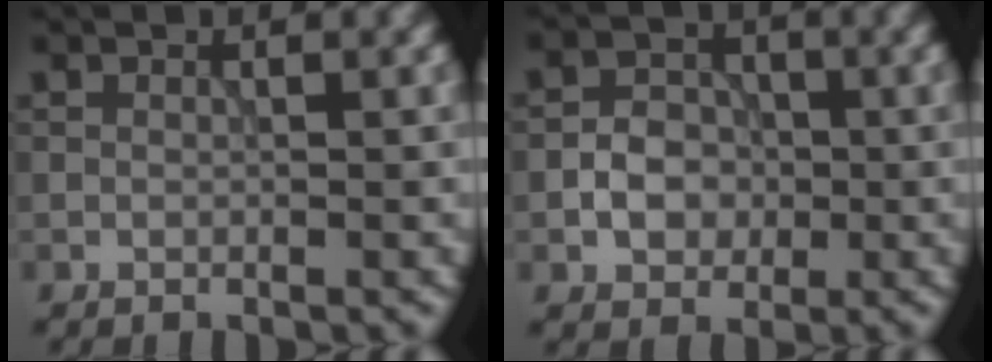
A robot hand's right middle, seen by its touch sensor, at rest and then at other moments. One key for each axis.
{"total": 3.2, "fx": -0.8, "fy": 2.6, "fz": 1.6, "tx": -0.023, "ty": 0.003, "tz": -0.017}